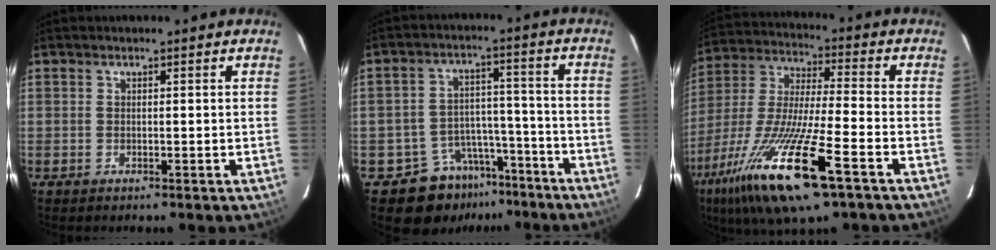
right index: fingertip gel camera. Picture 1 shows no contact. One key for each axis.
{"total": 9.9, "fx": -7.3, "fy": 6.4, "fz": 2.0, "tx": -0.042, "ty": 0.040, "tz": -0.096}
{"total": 22.0, "fx": -12.1, "fy": 3.7, "fz": 18.0, "tx": -0.368, "ty": -0.048, "tz": -0.231}